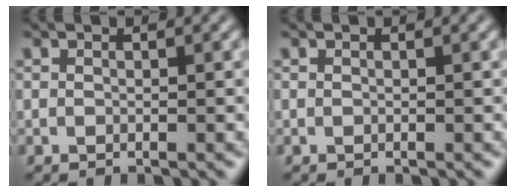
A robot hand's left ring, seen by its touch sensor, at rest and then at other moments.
{"total": 0.0}